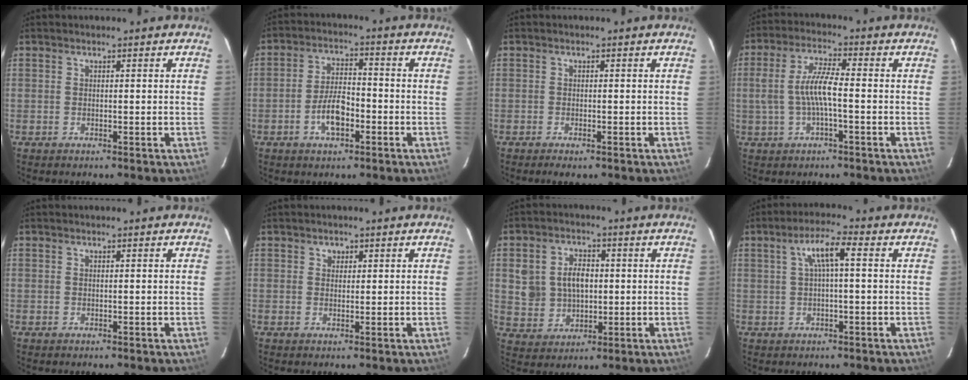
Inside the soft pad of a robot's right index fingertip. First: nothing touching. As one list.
[{"total": 7.0, "force": [-2.9, 3.2, 5.6], "torque": [-0.112, 0.008, -0.049]}, {"total": 1.6, "force": [-1.2, 0.4, 1.0], "torque": [-0.018, -0.006, -0.020]}, {"total": 7.3, "force": [-1.1, 1.5, 7.1], "torque": [-0.144, 0.006, -0.016]}, {"total": 0.0}, {"total": 1.3, "force": [0.6, 1.2, 0.2], "torque": [0.001, 0.006, 0.008]}, {"total": 8.7, "force": [1.1, 7.1, 5.0], "torque": [-0.106, 0.019, 0.033]}, {"total": 5.4, "force": [1.0, 0.8, 5.3], "torque": [-0.099, 0.012, 0.021]}]